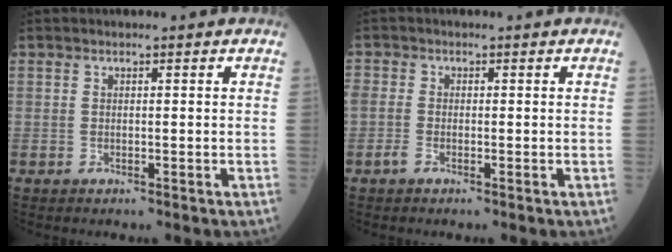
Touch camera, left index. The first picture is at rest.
{"total": 1.7, "force": [-0.9, 0.9, 1.0], "torque": [-0.026, 0.000, -0.020]}